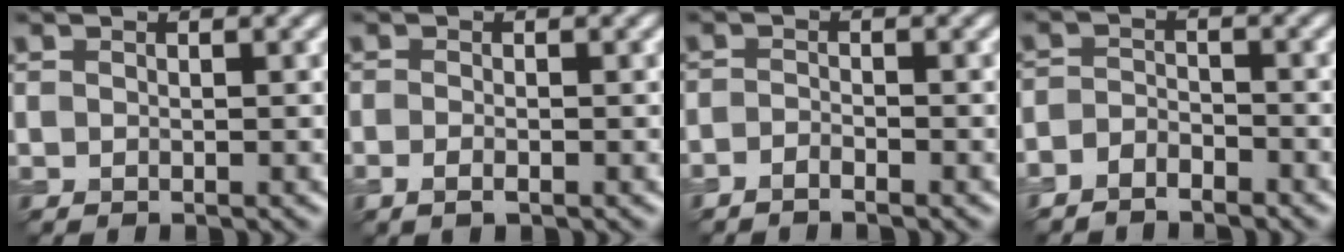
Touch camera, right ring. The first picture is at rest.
{"total": 0.8, "force": [-0.3, 0.1, 0.7], "torque": [-0.015, -0.004, -0.008]}
{"total": 0.9, "force": [-0.9, -0.1, 0.0], "torque": [-0.002, -0.002, -0.024]}
{"total": 2.2, "force": [-2.1, 0.7, 0.2], "torque": [-0.001, -0.001, -0.048]}